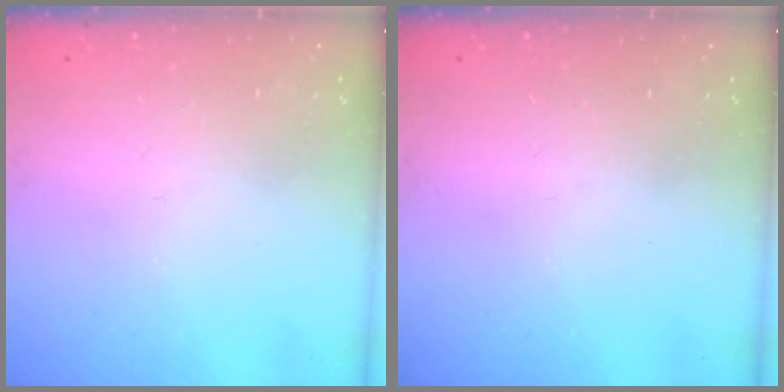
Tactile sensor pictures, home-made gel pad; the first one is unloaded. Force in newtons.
{"total": 0.0}